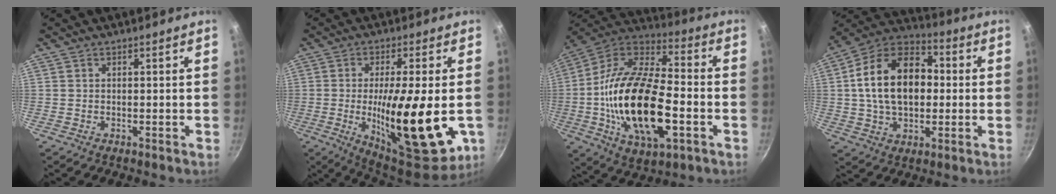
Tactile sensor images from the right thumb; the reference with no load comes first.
{"total": 22.3, "force": [-3.8, 6.6, 21.0], "torque": [-0.304, -0.005, -0.049]}
{"total": 26.7, "force": [-5.1, 13.0, 22.8], "torque": [-0.427, 0.026, -0.100]}
{"total": 19.1, "force": [1.1, 12.7, 14.3], "torque": [-0.211, 0.033, 0.004]}